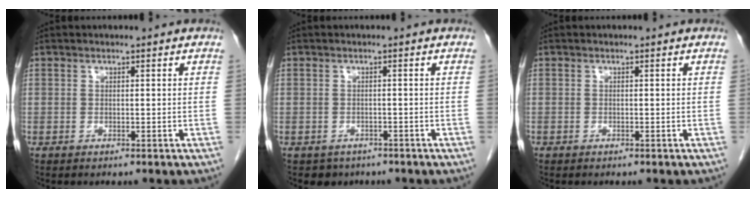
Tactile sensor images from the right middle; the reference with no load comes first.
{"total": 2.6, "force": [-1.8, 1.9, 0.0], "torque": [-0.007, 0.007, -0.024]}
{"total": 0.0}